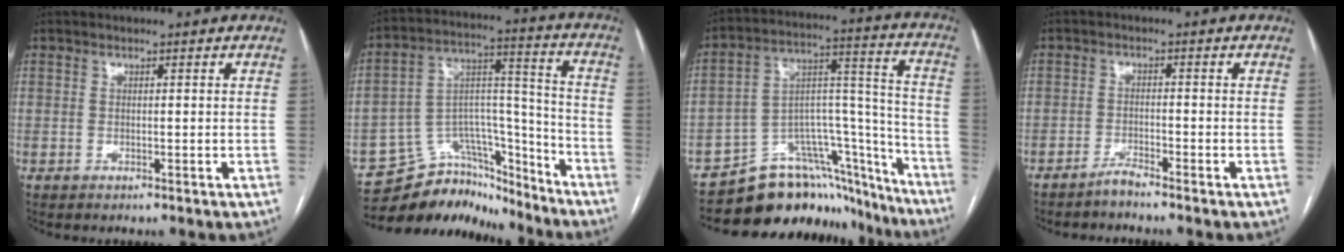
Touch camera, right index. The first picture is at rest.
{"total": 16.5, "force": [-14.8, 6.2, 3.7], "torque": [-0.048, 0.062, -0.235]}
{"total": 20.3, "force": [-17.3, 8.6, 6.0], "torque": [-0.059, 0.079, -0.253]}
{"total": 2.0, "force": [-1.9, -0.3, 0.5], "torque": [-0.009, -0.004, -0.039]}